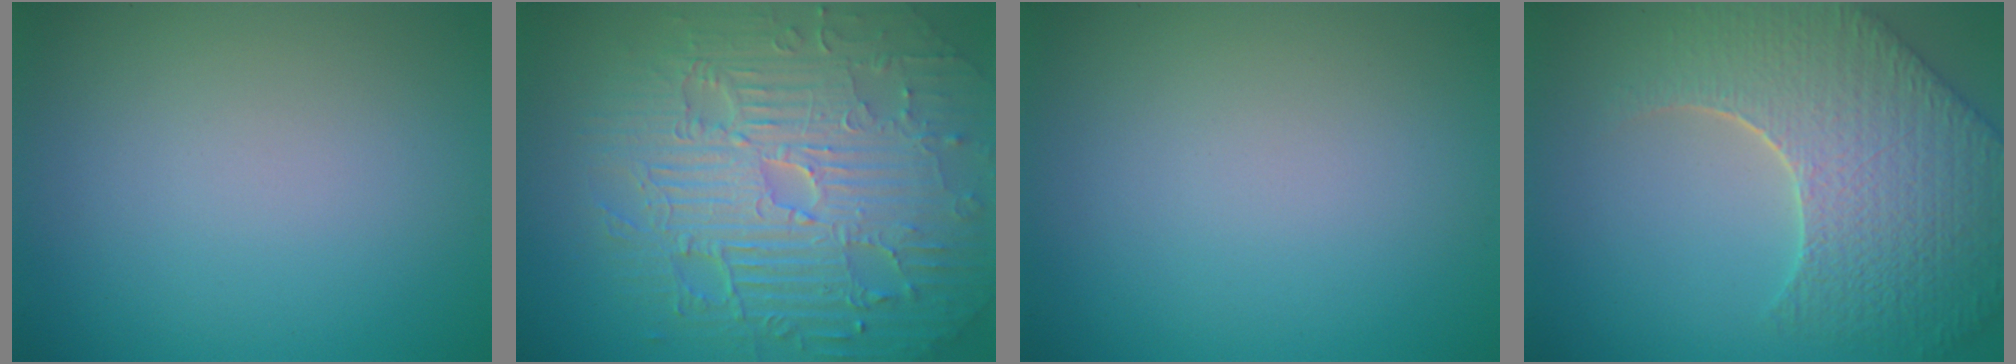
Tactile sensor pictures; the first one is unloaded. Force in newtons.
{"total": 11.6, "press": 7.5, "slide": 8.9}
{"total": 0.0}
{"total": 9.0, "press": 6.3, "slide": 6.4}